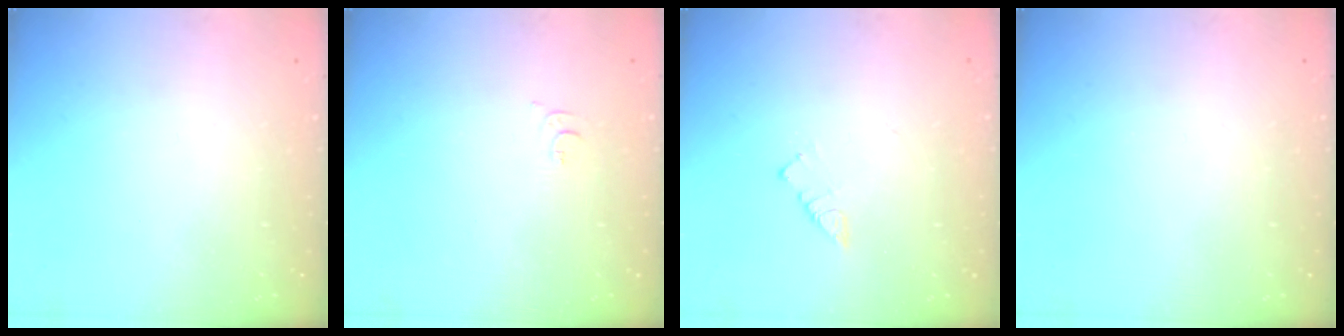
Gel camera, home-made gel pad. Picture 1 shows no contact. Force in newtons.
{"total": 5.7, "press": 5.7, "slide": 0.5}
{"total": 2.8, "press": 2.8, "slide": 0.5}
{"total": 0.0}